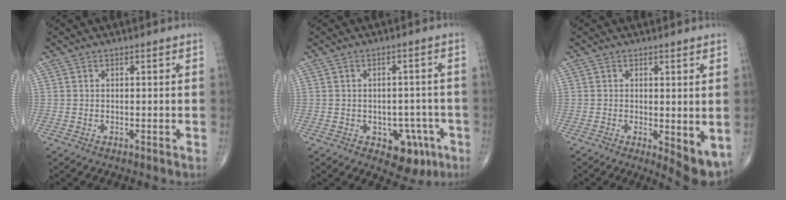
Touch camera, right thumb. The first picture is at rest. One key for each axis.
{"total": 7.5, "fx": -3.3, "fy": 4.9, "fz": 4.6, "tx": -0.021, "ty": 0.018, "tz": -0.035}
{"total": 6.3, "fx": -1.0, "fy": 2.2, "fz": 5.9, "tx": -0.074, "ty": -0.018, "tz": -0.009}